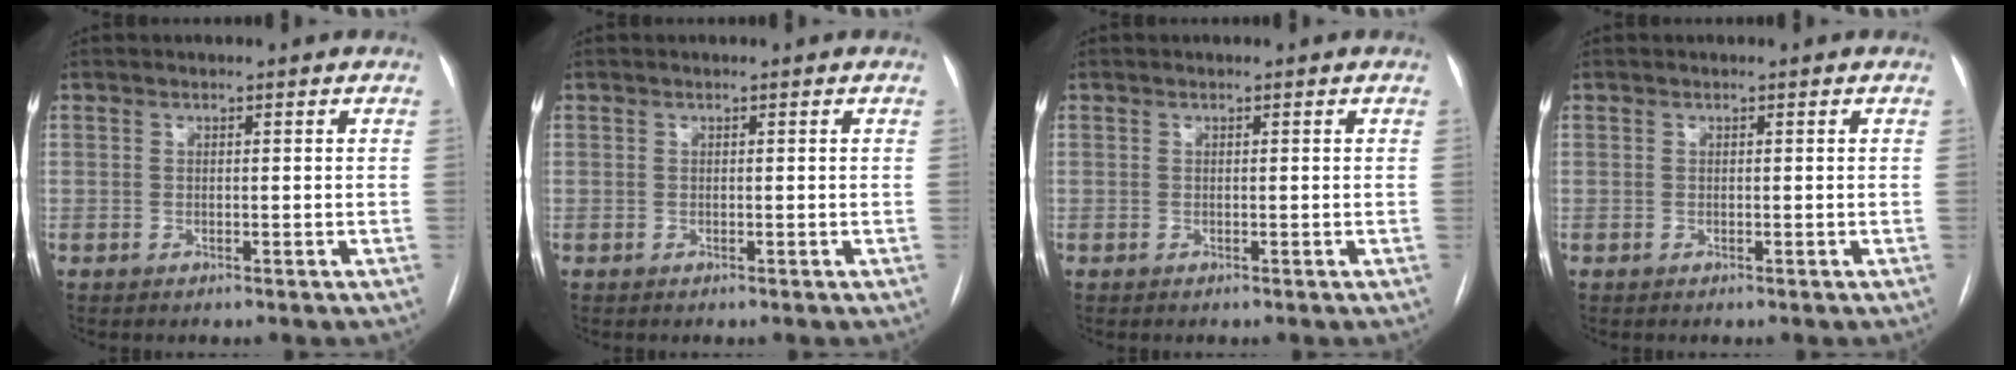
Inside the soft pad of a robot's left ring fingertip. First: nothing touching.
{"total": 0.0}
{"total": 0.0}
{"total": 0.0}